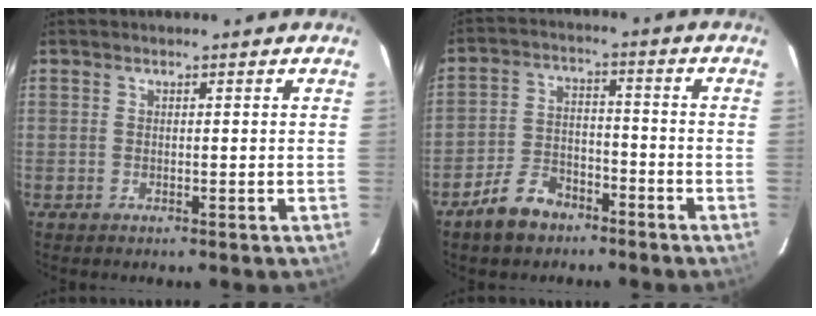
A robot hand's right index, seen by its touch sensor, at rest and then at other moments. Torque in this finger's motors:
{"motor_torque": [0.75, -0.76, 0.04, -0.03]}